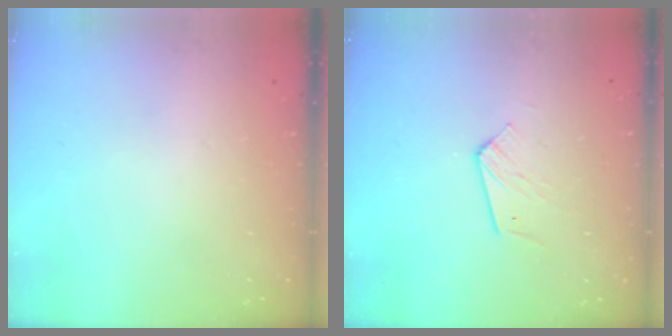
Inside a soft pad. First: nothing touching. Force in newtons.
{"total": 6.0, "press": 5.9, "slide": 0.4}